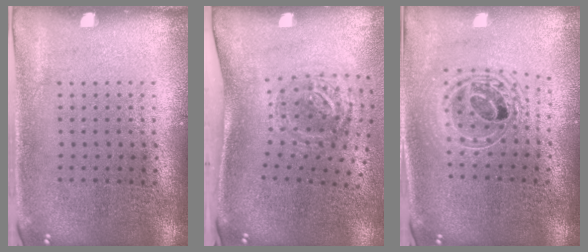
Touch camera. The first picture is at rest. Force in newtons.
{"total": 1.9, "press": 1.2, "slide": 1.4}
{"total": 2.0, "press": 1.5, "slide": 1.2}